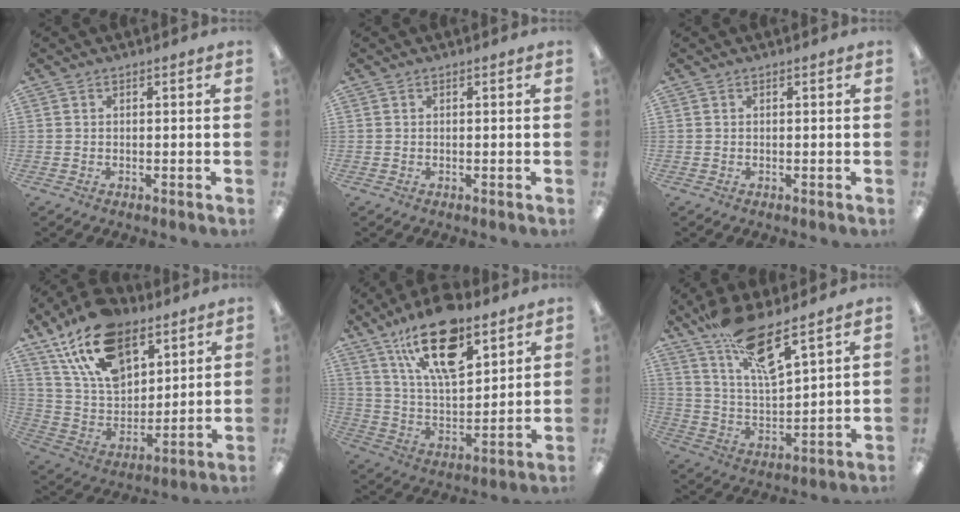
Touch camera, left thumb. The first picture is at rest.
{"total": 0.0}
{"total": 0.0}
{"total": 19.5, "force": [12.4, 10.8, 10.4], "torque": [-0.209, -0.050, 0.227]}
{"total": 20.7, "force": [12.7, 9.0, 13.7], "torque": [-0.241, -0.056, 0.215]}
{"total": 14.6, "force": [10.8, 3.3, 9.3], "torque": [-0.175, -0.059, 0.186]}